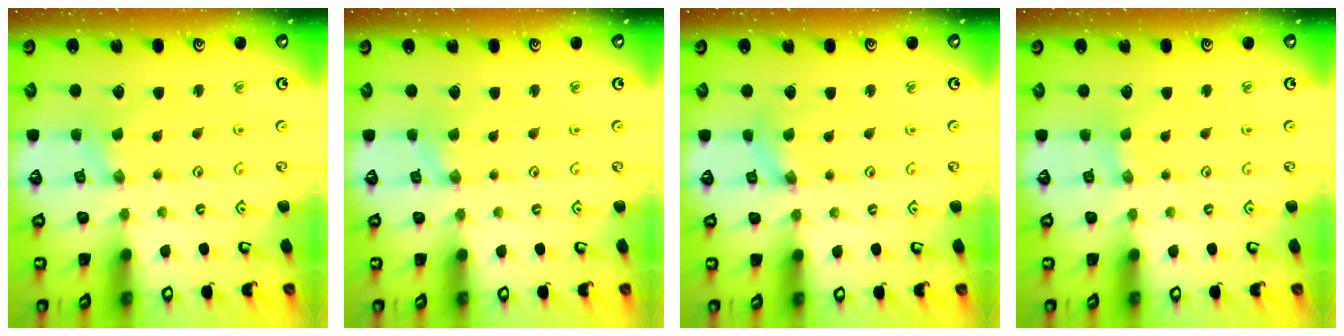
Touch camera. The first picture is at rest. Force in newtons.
{"total": 0.5, "press": 0.5, "slide": 0.1}
{"total": 1.6, "press": 1.6, "slide": 0.3}
{"total": 1.1, "press": 1.1, "slide": 0.2}